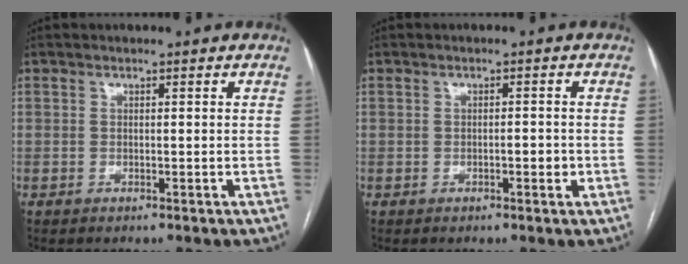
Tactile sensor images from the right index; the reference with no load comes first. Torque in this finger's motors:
{"motor_torque": [0.30, -0.17, 0.02, 0.03]}